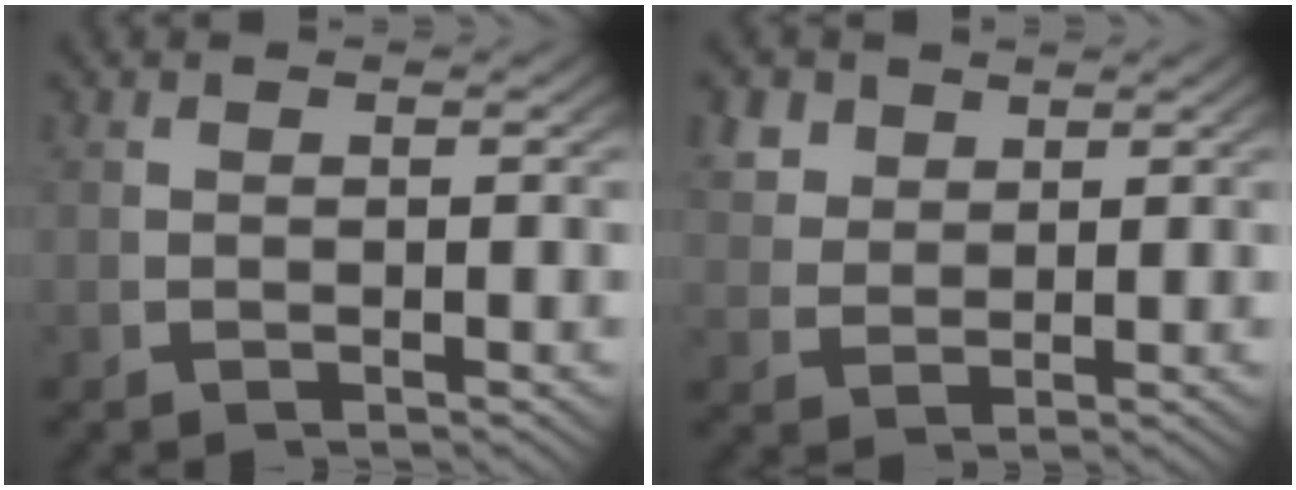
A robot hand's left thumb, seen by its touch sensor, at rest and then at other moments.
{"total": 3.9, "force": [2.5, 2.5, 1.6], "torque": [-0.036, -0.004, 0.055]}